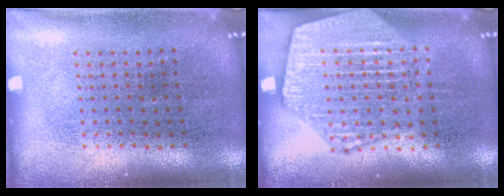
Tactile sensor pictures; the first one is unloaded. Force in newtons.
{"total": 2.5, "press": 2.5, "slide": 0.2}